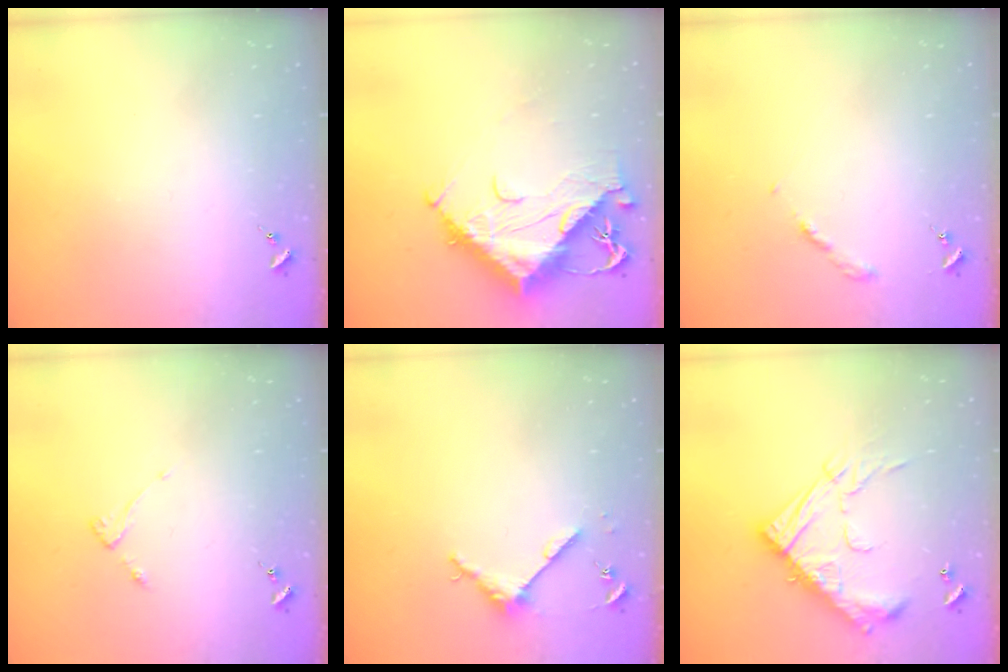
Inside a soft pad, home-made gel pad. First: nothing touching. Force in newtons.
{"total": 17.1, "press": 17.0, "slide": 1.9}
{"total": 2.7, "press": 2.6, "slide": 0.3}
{"total": 2.8, "press": 2.7, "slide": 0.5}
{"total": 4.5, "press": 4.5, "slide": 0.5}
{"total": 21.7, "press": 21.6, "slide": 1.9}